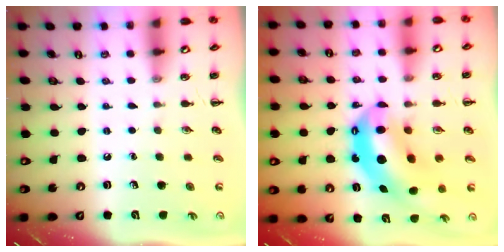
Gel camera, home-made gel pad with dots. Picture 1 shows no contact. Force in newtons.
{"total": 12.3, "press": 11.9, "slide": 2.9}